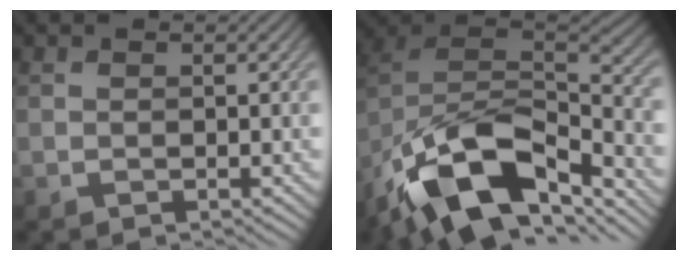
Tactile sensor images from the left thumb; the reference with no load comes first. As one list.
[{"total": 17.3, "force": [-11.2, 7.9, 10.6], "torque": [-0.246, -0.029, -0.196]}]